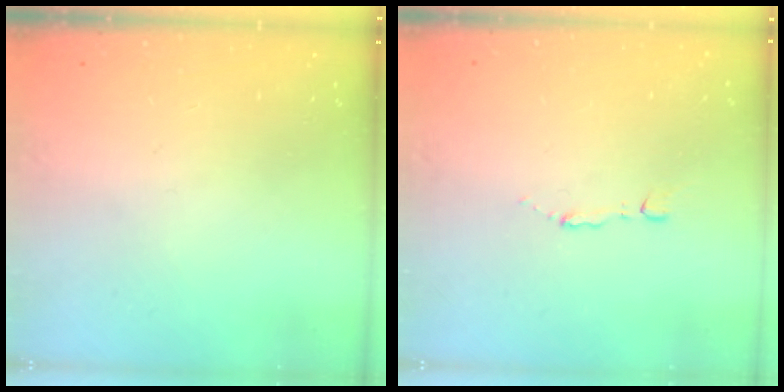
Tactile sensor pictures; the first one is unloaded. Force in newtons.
{"total": 1.2, "press": 1.2, "slide": 0.1}